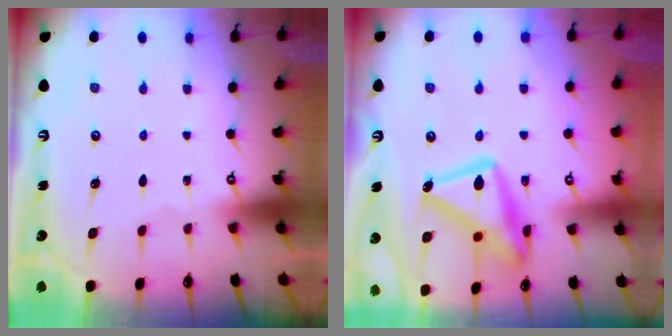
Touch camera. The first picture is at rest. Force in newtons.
{"total": 20.7, "press": 20.6, "slide": 1.3}